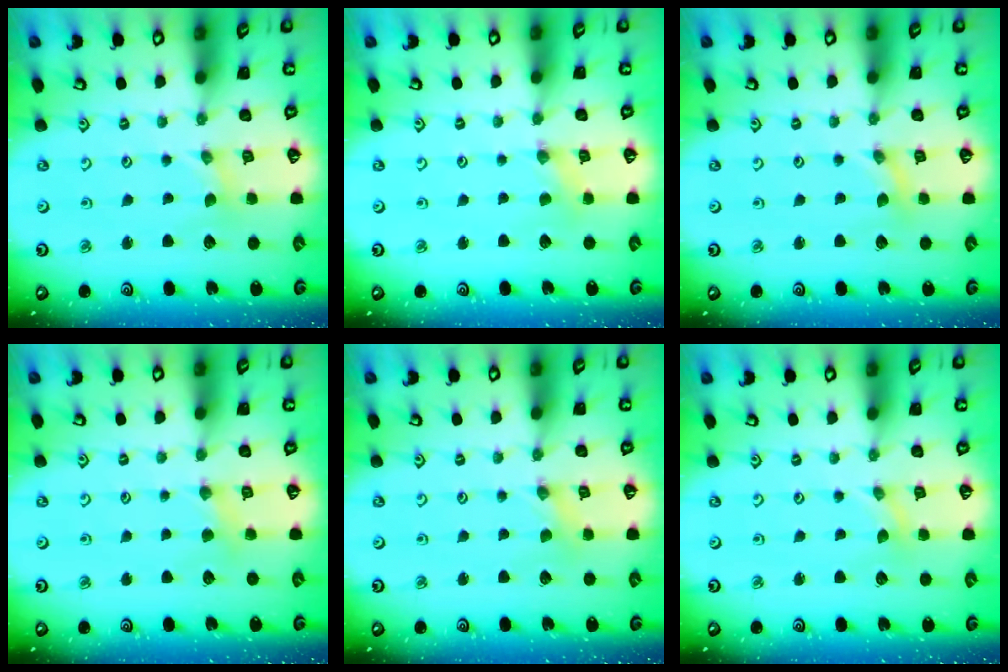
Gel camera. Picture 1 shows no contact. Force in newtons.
{"total": 0.6, "press": 0.6, "slide": 0.1}
{"total": 0.0}
{"total": 4.5, "press": 4.5, "slide": 0.5}
{"total": 0.0}
{"total": 0.0}